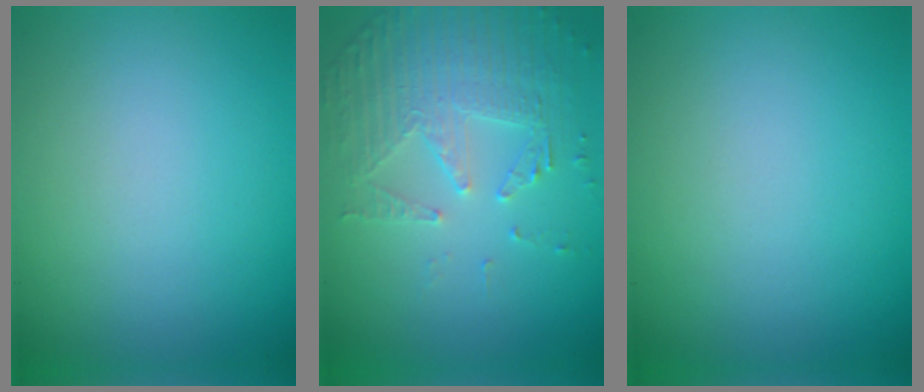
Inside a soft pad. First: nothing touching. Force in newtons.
{"total": 5.3, "press": 3.7, "slide": 3.8}
{"total": 0.0}